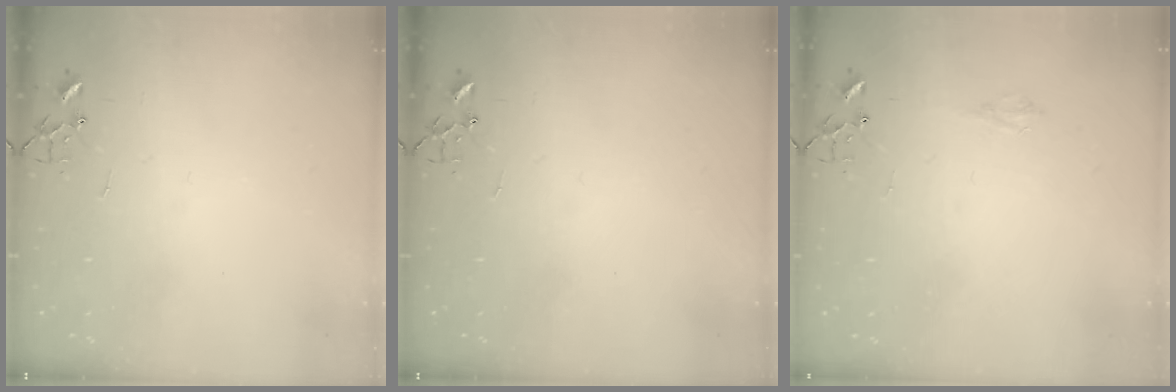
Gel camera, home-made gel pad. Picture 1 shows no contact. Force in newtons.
{"total": 0.0}
{"total": 3.8, "press": 3.8, "slide": 0.5}